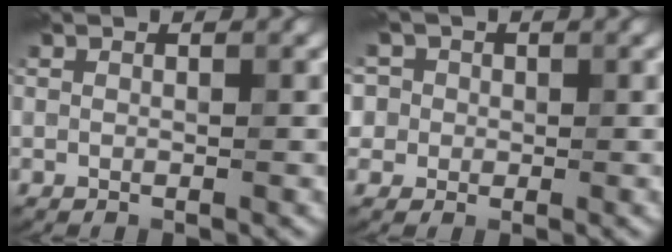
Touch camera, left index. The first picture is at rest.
{"total": 6.0, "force": [2.3, 5.1, 2.1], "torque": [-0.032, 0.031, 0.006]}